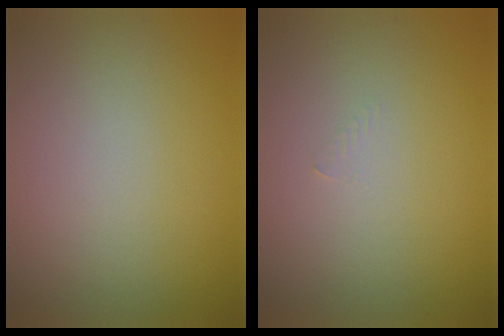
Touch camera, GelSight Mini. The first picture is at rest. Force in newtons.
{"total": 0.7, "press": 0.7, "slide": 0.1}